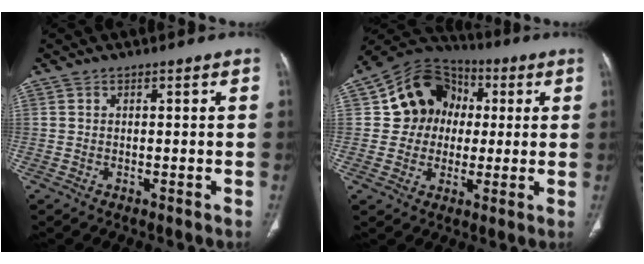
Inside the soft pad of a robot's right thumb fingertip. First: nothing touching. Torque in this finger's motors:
{"motor_torque": [-0.87, 1.35, 0.44, -0.43, 0.11]}